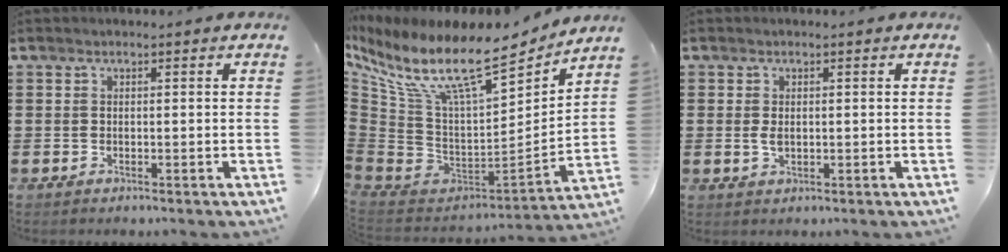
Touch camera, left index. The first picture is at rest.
{"total": 14.2, "force": [9.2, 3.5, 10.2], "torque": [-0.216, -0.064, 0.148]}
{"total": 1.8, "force": [0.1, 0.9, 1.6], "torque": [-0.040, 0.000, -0.001]}